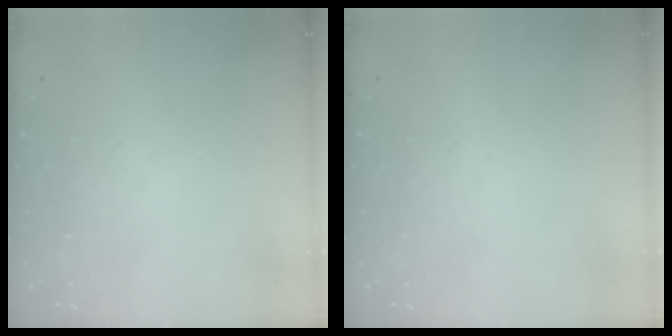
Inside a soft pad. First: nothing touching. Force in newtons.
{"total": 0.0}